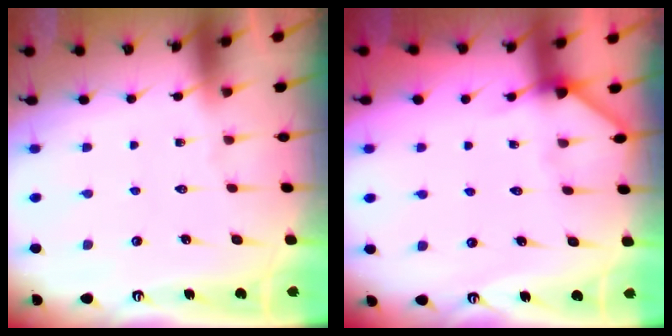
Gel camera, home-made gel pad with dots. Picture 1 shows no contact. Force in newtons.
{"total": 3.9, "press": 3.9, "slide": 0.3}